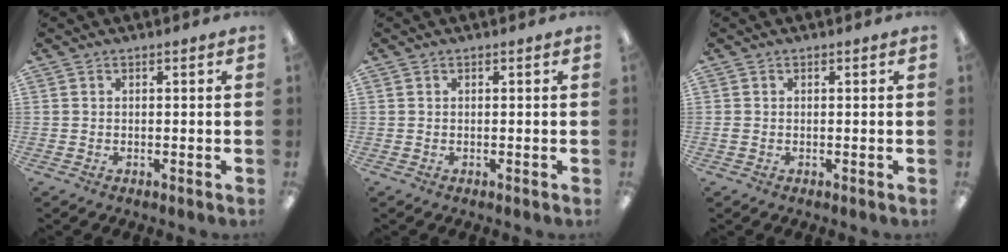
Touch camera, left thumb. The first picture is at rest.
{"total": 0.0}
{"total": 0.5, "force": [0.0, 0.4, 0.4], "torque": [-0.007, 0.003, -0.001]}